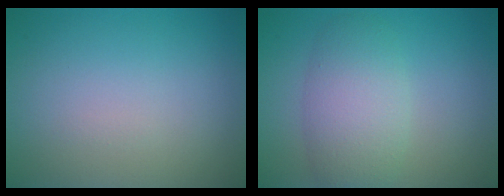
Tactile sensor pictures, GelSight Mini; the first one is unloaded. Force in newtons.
{"total": 4.7, "press": 4.7, "slide": 0.1}